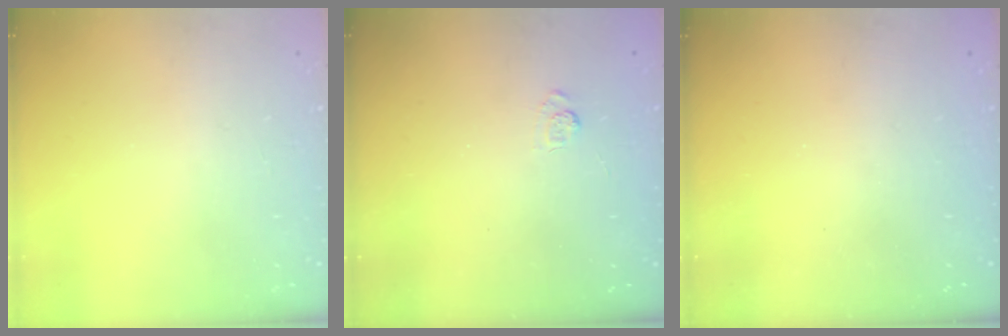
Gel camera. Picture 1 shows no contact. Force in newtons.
{"total": 2.5, "press": 2.1, "slide": 1.4}
{"total": 2.4, "press": 2.2, "slide": 0.8}